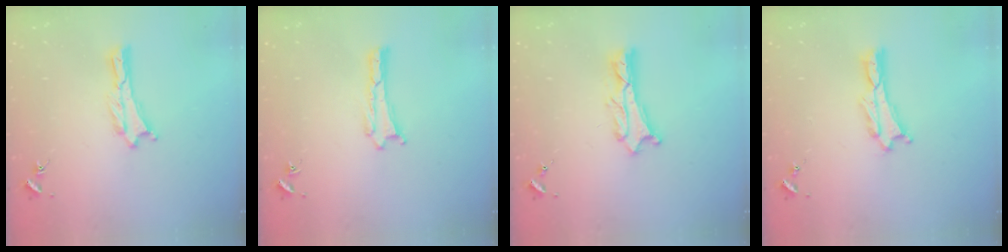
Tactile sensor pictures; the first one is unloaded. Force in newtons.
{"total": 0.0}
{"total": 2.0, "press": 2.0, "slide": 0.2}
{"total": 0.8, "press": 0.7, "slide": 0.2}